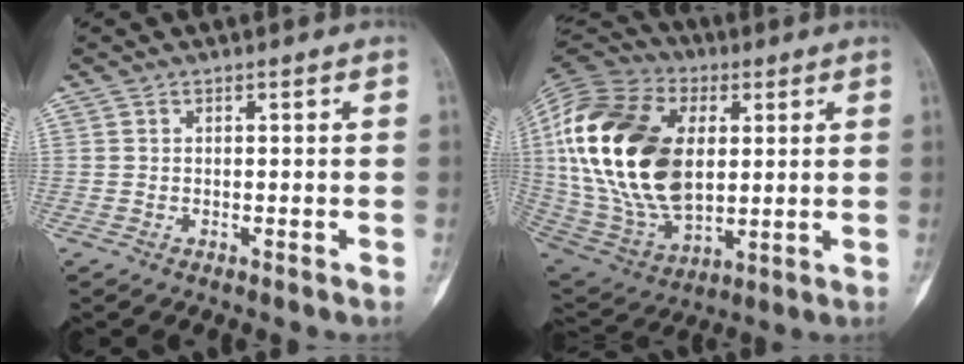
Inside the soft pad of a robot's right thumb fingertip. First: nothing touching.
{"total": 29.0, "force": [3.8, 17.8, 22.5], "torque": [-0.455, -0.016, 0.073]}